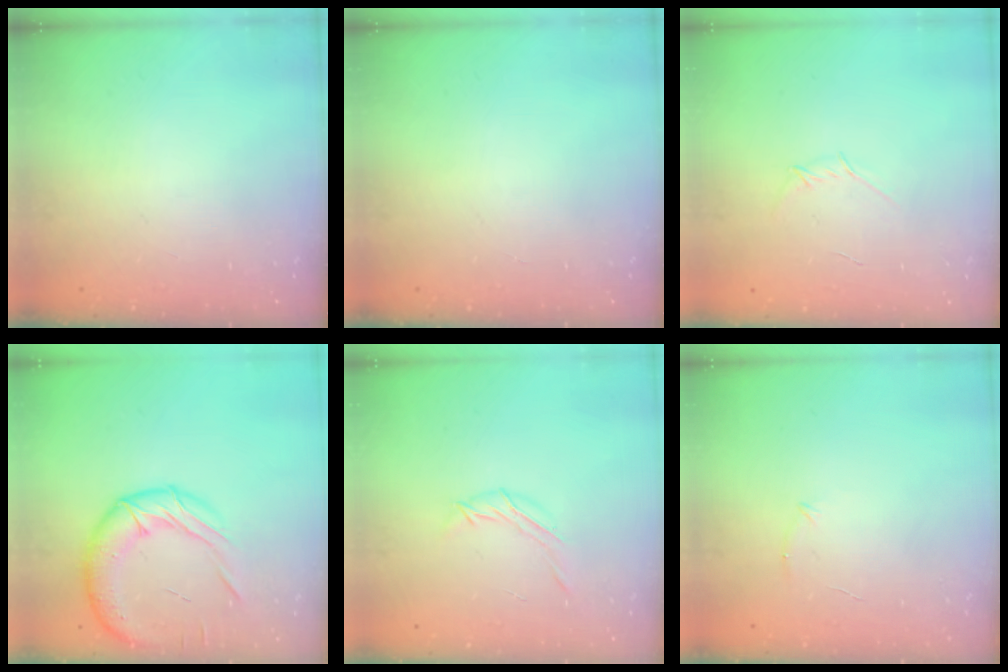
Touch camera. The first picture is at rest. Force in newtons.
{"total": 0.0}
{"total": 3.5, "press": 3.4, "slide": 0.8}
{"total": 18.1, "press": 17.9, "slide": 2.6}
{"total": 6.1, "press": 5.9, "slide": 1.4}
{"total": 4.7, "press": 4.5, "slide": 1.3}